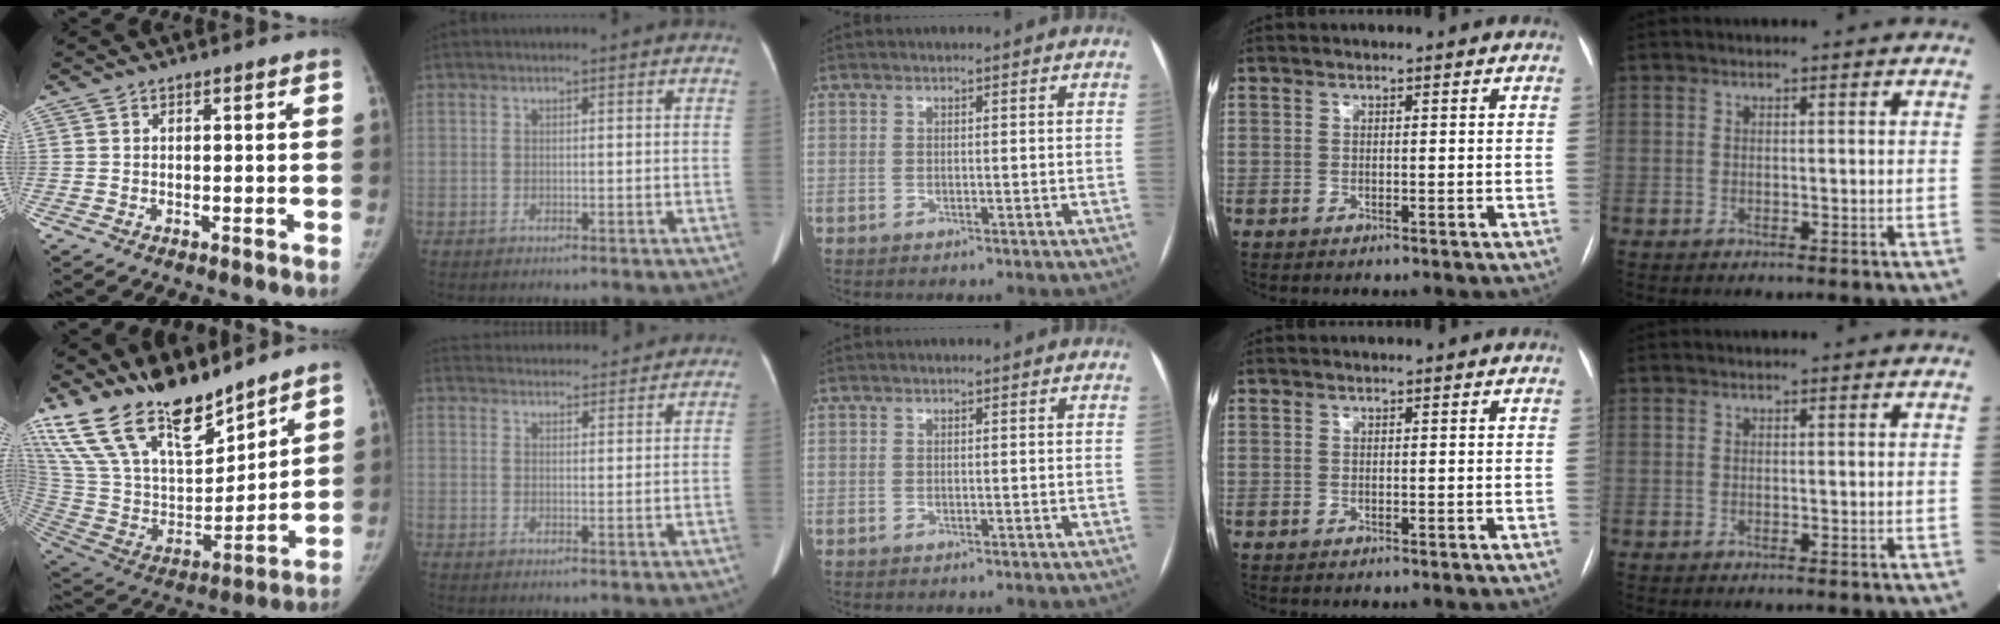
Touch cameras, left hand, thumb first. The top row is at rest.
{"thumb": {"total": 26.1, "force": [20.9, 9.7, 12.4], "torque": [-0.215, -0.089, 0.386]}, "index": {"total": 12.0, "force": [11.6, 2.2, 2.2], "torque": [-0.027, 0.034, 0.155]}}